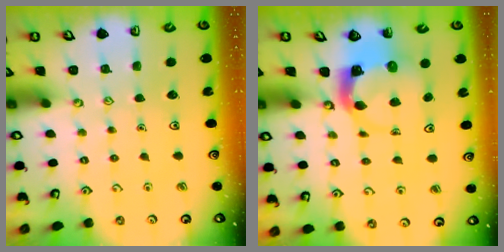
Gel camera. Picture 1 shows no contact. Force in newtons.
{"total": 4.1, "press": 4.0, "slide": 0.8}